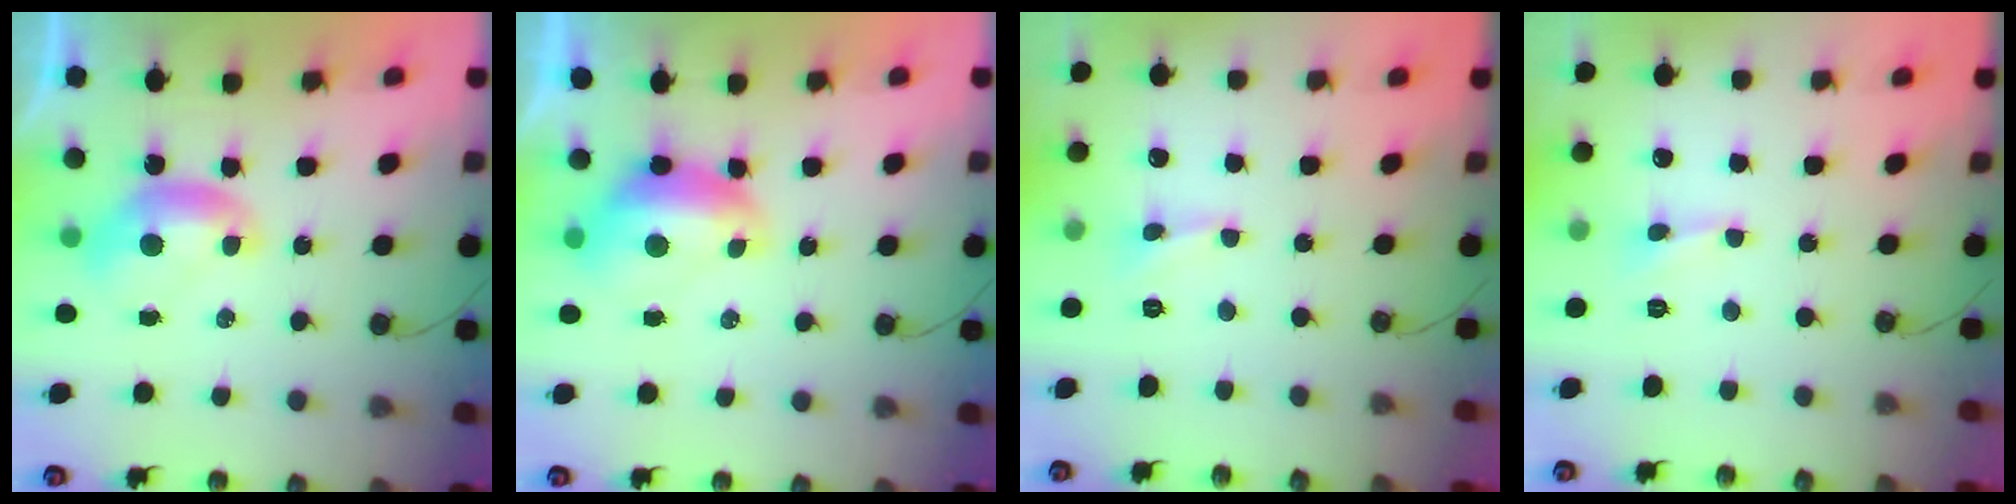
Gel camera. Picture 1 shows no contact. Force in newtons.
{"total": 2.8, "press": 2.7, "slide": 0.7}
{"total": 1.6, "press": 1.5, "slide": 0.4}
{"total": 1.9, "press": 1.8, "slide": 0.6}